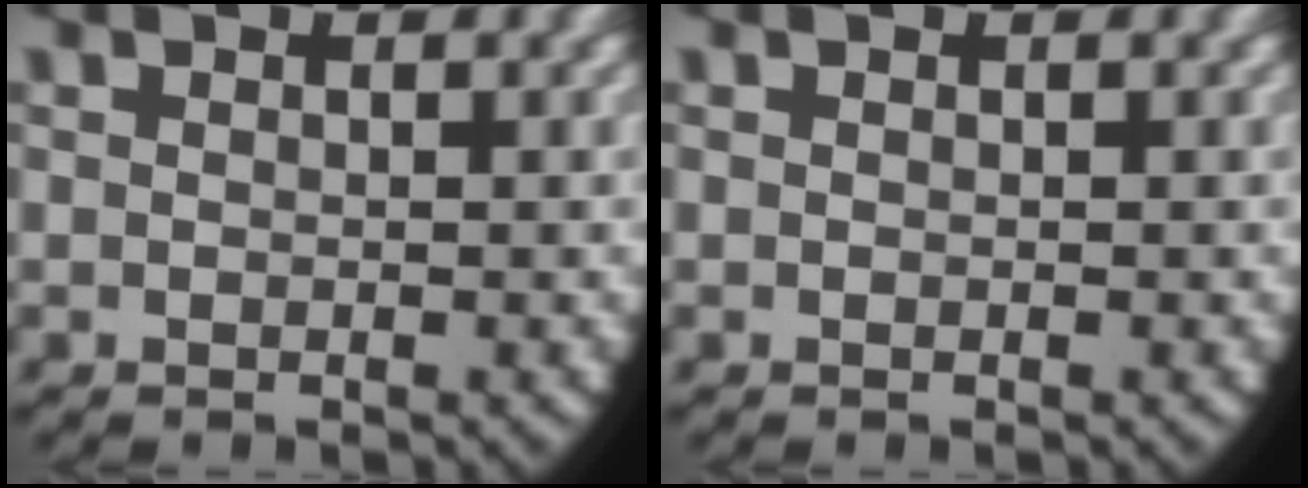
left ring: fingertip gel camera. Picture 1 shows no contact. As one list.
[{"total": 0.0}]